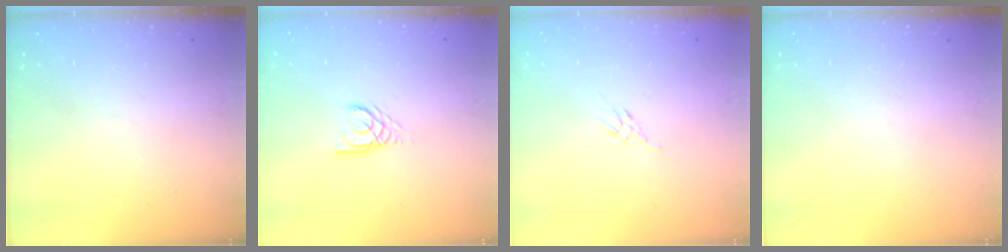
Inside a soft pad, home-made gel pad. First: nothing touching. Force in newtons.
{"total": 2.7, "press": 2.7, "slide": 0.2}
{"total": 2.6, "press": 2.5, "slide": 0.7}
{"total": 0.0}